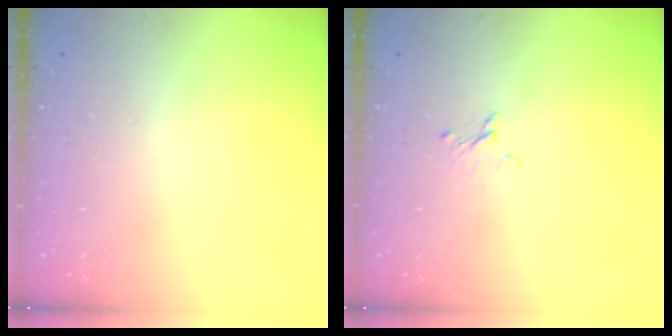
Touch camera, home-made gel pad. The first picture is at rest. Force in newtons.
{"total": 2.1, "press": 2.1, "slide": 0.1}